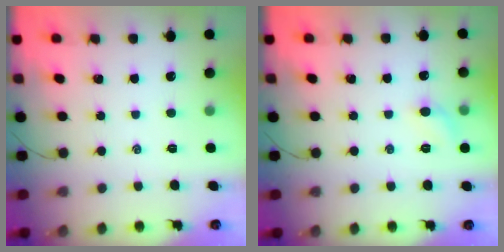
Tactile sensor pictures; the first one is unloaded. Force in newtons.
{"total": 6.3, "press": 5.9, "slide": 2.0}